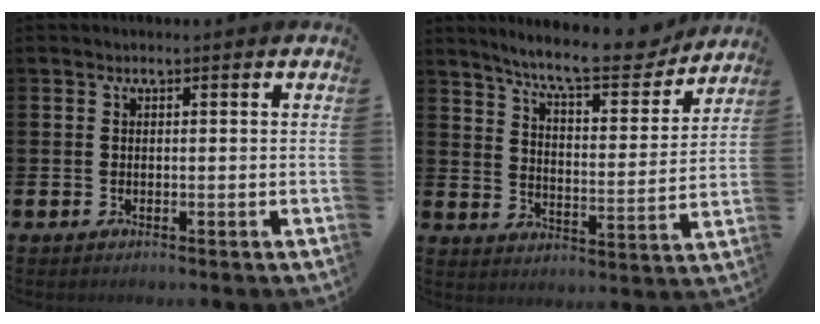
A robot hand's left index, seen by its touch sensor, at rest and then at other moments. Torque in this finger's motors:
{"motor_torque": [0.82, -1.02, 0.74, 0.14]}